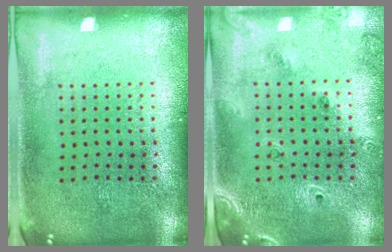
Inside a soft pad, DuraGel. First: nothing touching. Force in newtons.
{"total": 1.7, "press": 1.5, "slide": 0.7}